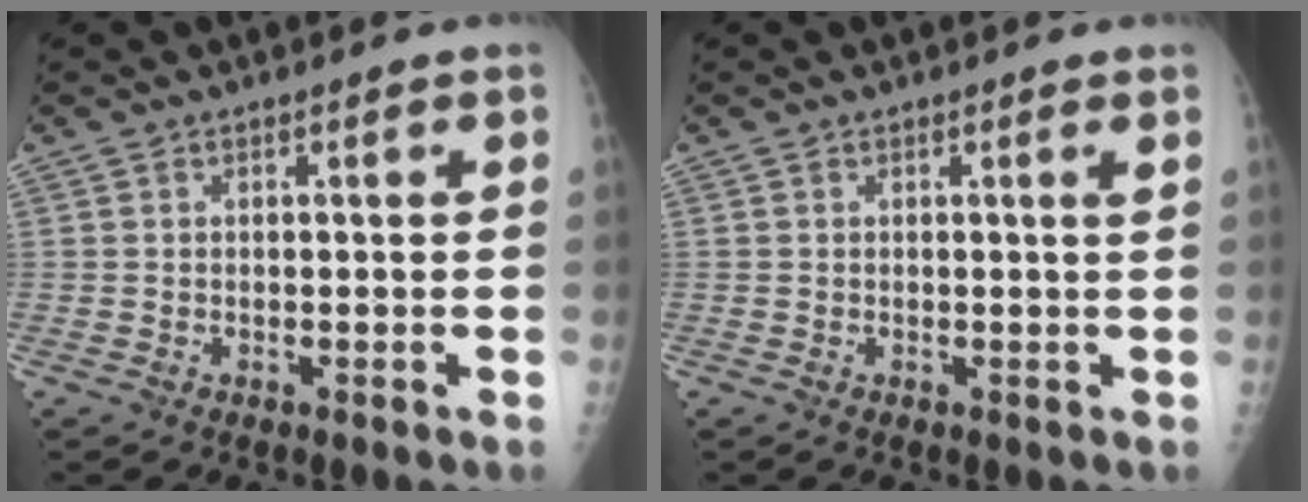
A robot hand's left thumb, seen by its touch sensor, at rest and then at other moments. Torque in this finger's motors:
{"motor_torque": [0.18, -0.09, -0.08, -0.04, 0.01]}